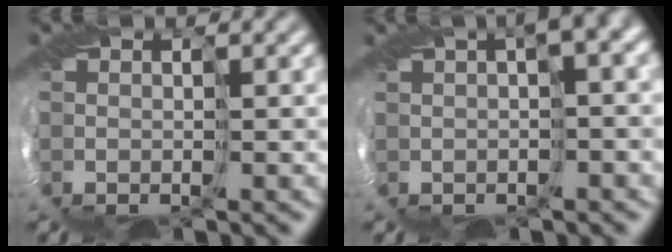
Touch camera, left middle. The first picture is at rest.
{"total": 4.2, "force": [1.3, 0.8, 3.9], "torque": [-0.055, 0.020, 0.019]}